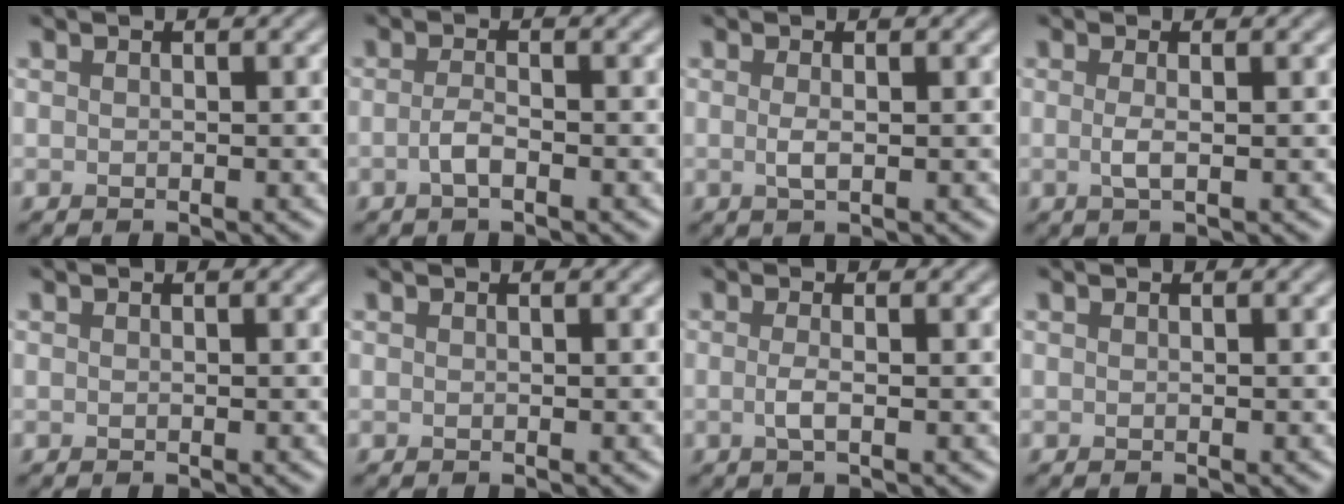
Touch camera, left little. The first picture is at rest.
{"total": 1.6, "force": [-0.6, 0.5, 1.4], "torque": [-0.029, 0.001, -0.016]}
{"total": 1.2, "force": [0.0, 0.3, 1.2], "torque": [-0.025, 0.000, 0.000]}
{"total": 1.5, "force": [-0.1, 0.4, 1.5], "torque": [-0.028, -0.001, -0.004]}
{"total": 0.0}
{"total": 0.0}
{"total": 1.6, "force": [-0.2, 0.5, 1.5], "torque": [-0.030, -0.002, -0.008]}
{"total": 0.0}